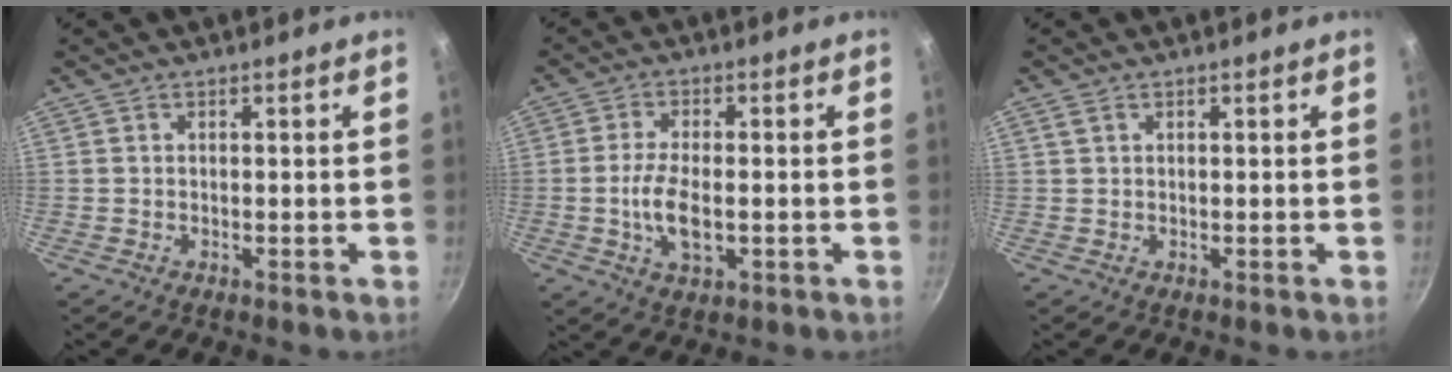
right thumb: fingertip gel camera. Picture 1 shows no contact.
{"total": 7.9, "force": [-1.4, 3.6, 6.9], "torque": [-0.134, 0.004, -0.029]}
{"total": 1.2, "force": [0.6, 0.8, 0.6], "torque": [-0.012, 0.001, 0.012]}